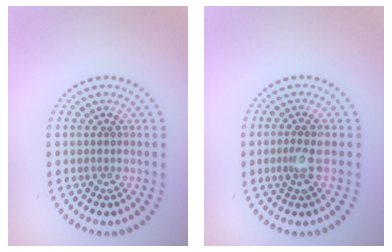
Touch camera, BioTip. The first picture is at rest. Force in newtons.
{"total": 1.8, "press": 1.7, "slide": 0.7}